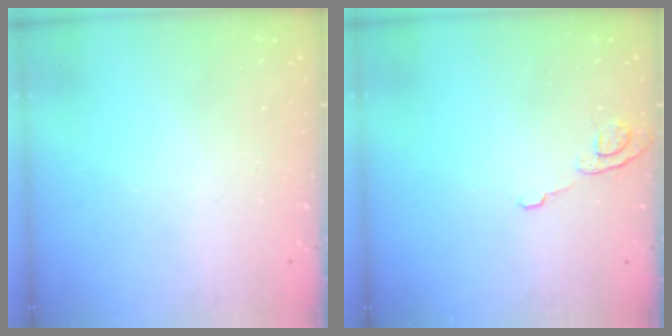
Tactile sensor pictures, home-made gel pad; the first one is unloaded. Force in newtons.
{"total": 6.5, "press": 6.5, "slide": 0.5}